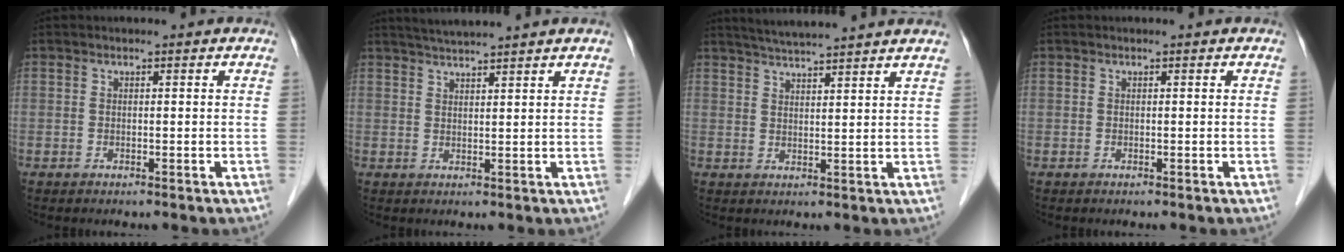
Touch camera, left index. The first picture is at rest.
{"total": 5.0, "force": [4.5, -1.2, 1.8], "torque": [-0.030, 0.018, 0.075]}
{"total": 9.4, "force": [8.6, -0.8, 3.7], "torque": [-0.066, 0.024, 0.120]}
{"total": 0.0}